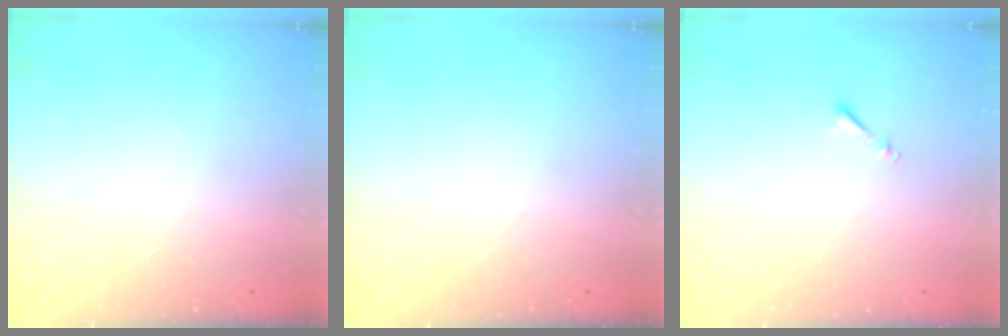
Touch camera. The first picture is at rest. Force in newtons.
{"total": 0.0}
{"total": 0.8, "press": 0.7, "slide": 0.3}